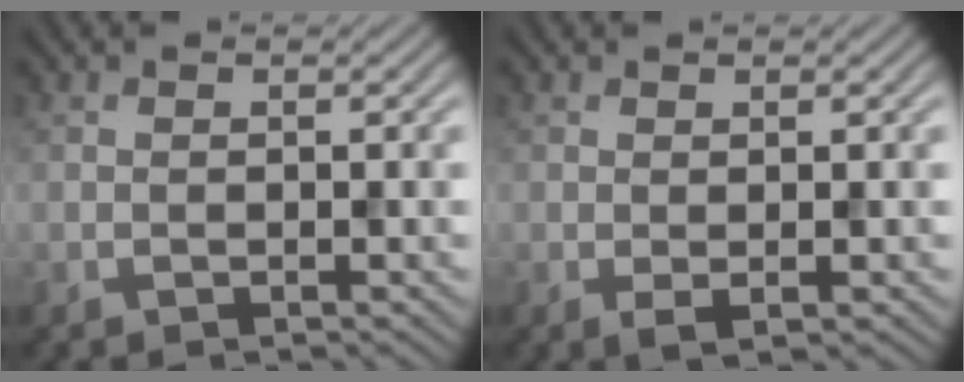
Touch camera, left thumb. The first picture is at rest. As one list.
[{"total": 1.2, "force": [0.0, 0.4, 1.1], "torque": [-0.023, -0.004, 0.000]}]